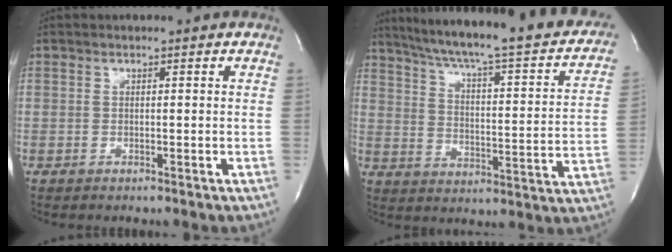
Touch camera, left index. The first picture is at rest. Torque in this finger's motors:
{"motor_torque": [0.18, -0.70, 0.39, 0.13]}